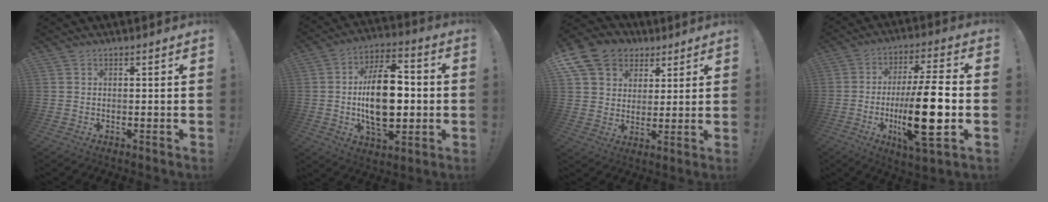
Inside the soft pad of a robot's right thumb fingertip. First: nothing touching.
{"total": 20.0, "force": [-1.2, 11.4, 16.4], "torque": [-0.283, 0.005, -0.021]}
{"total": 13.2, "force": [6.4, 10.4, 5.1], "torque": [-0.072, -0.037, 0.128]}
{"total": 20.9, "force": [-3.6, 5.6, 19.8], "torque": [-0.339, 0.002, -0.058]}